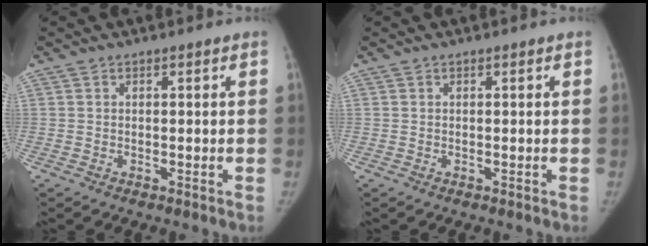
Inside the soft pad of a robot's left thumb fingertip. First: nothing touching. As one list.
[{"total": 0.0}]